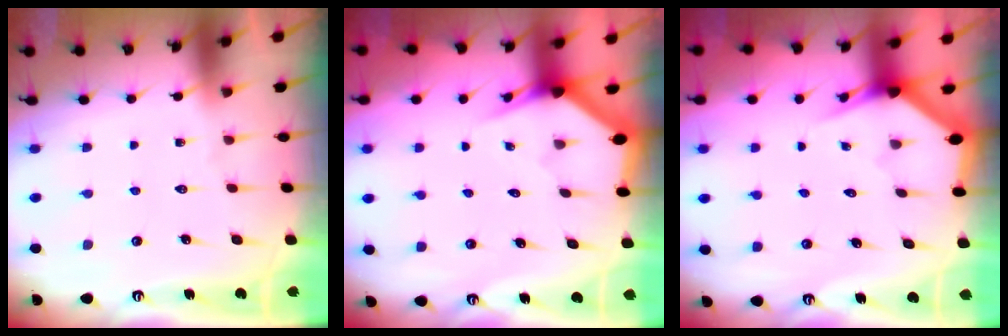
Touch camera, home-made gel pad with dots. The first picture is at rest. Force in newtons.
{"total": 2.9, "press": 2.9, "slide": 0.0}
{"total": 2.6, "press": 2.6, "slide": 0.0}